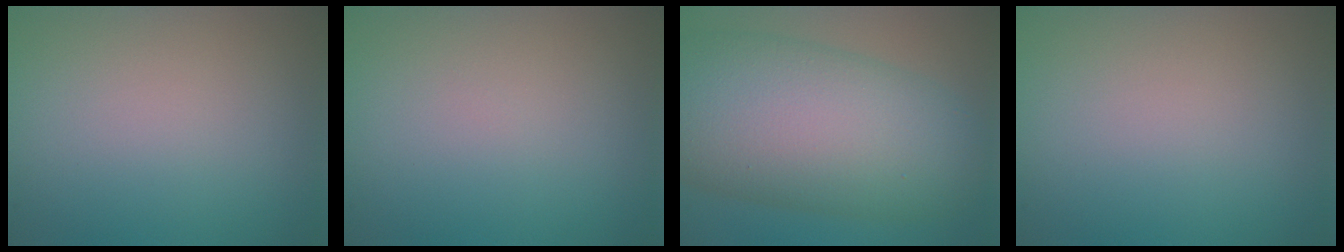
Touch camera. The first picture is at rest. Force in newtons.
{"total": 0.0}
{"total": 12.7, "press": 12.7, "slide": 0.3}
{"total": 0.0}